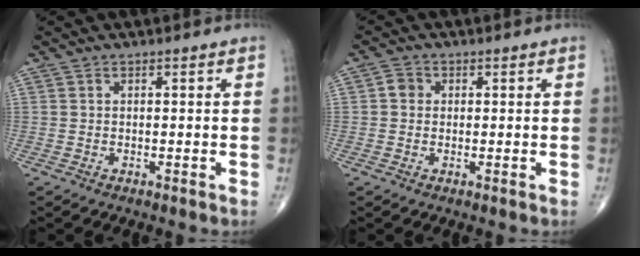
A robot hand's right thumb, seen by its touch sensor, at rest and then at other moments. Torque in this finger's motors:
{"motor_torque": [-0.12, 0.00, 0.12, 0.10, 0.02]}